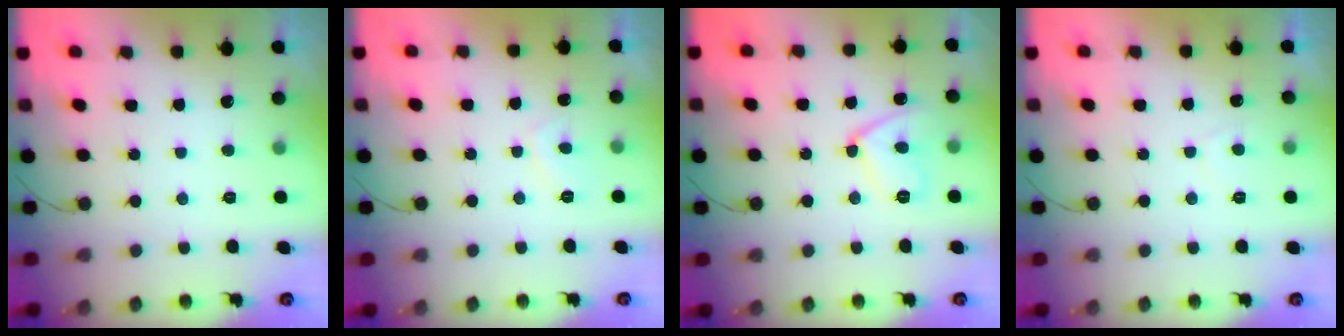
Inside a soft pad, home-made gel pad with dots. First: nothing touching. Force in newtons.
{"total": 2.4, "press": 2.3, "slide": 0.6}
{"total": 10.2, "press": 10.0, "slide": 2.0}
{"total": 0.5, "press": 0.2, "slide": 0.5}